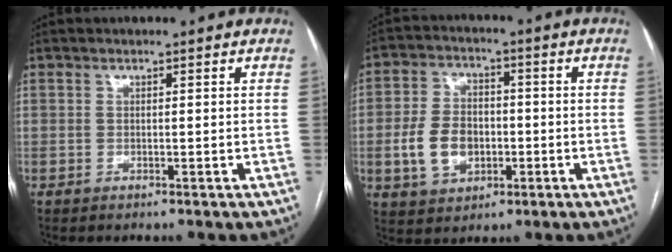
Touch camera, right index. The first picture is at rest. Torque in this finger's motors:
{"motor_torque": [1.11, -0.20, 0.23, 0.05]}